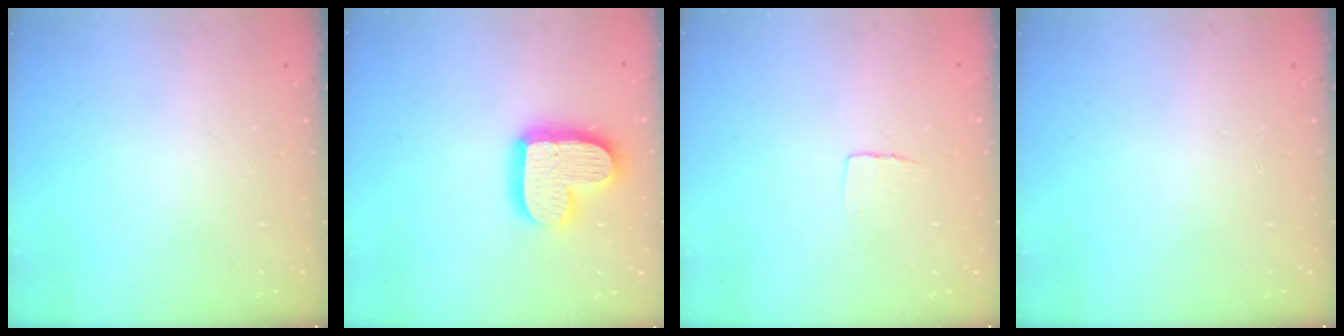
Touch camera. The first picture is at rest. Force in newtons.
{"total": 17.0, "press": 17.0, "slide": 1.4}
{"total": 4.1, "press": 4.1, "slide": 0.3}
{"total": 0.0}